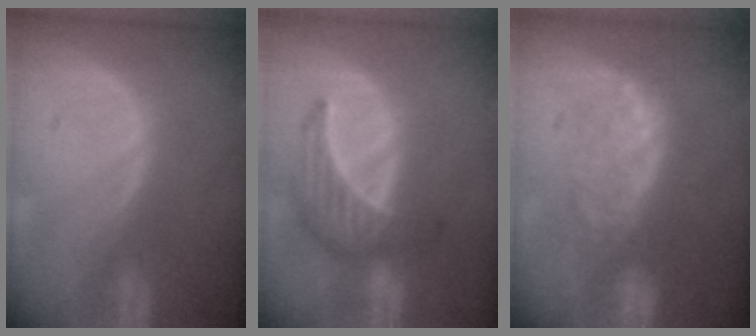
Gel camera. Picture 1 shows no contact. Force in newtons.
{"total": 6.5, "press": 6.4, "slide": 1.2}
{"total": 7.5, "press": 7.2, "slide": 2.3}